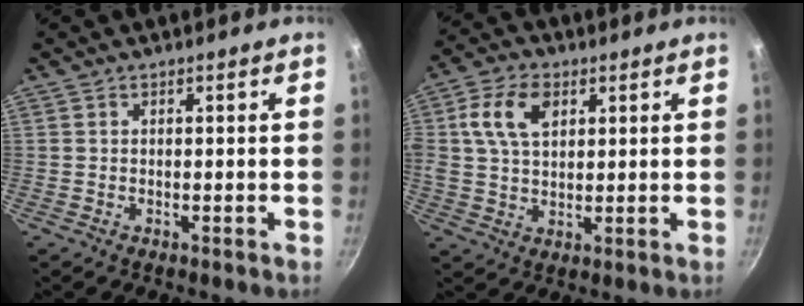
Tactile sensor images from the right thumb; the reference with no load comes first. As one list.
[{"total": 9.5, "force": [2.9, 6.1, 6.6], "torque": [-0.114, 0.006, 0.047]}]